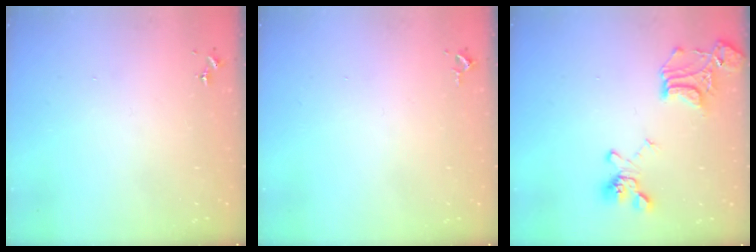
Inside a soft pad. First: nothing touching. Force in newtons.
{"total": 2.6, "press": 2.6, "slide": 0.4}
{"total": 18.3, "press": 18.2, "slide": 1.7}